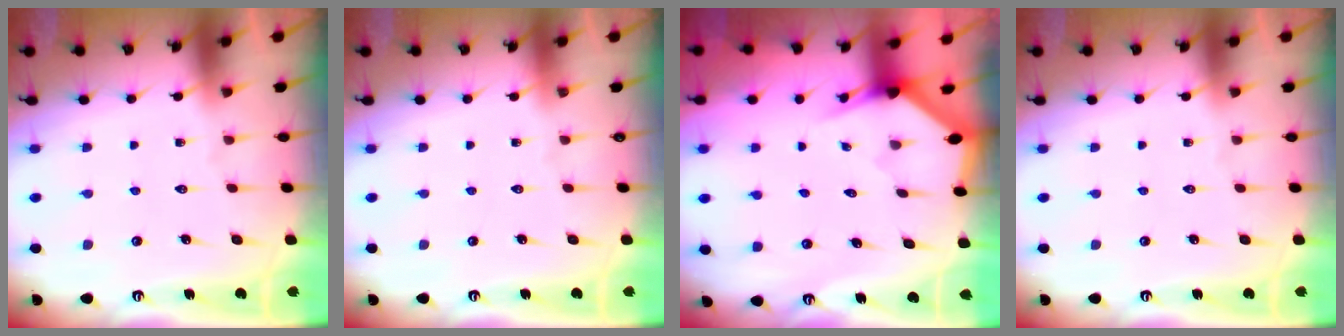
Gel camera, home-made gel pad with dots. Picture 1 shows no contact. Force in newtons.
{"total": 0.0}
{"total": 2.3, "press": 2.3, "slide": 0.1}
{"total": 0.0}